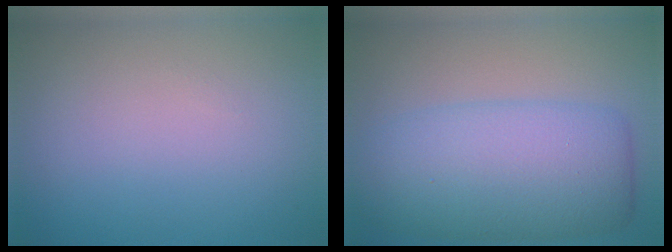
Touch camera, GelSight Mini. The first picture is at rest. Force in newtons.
{"total": 8.4, "press": 8.4, "slide": 0.0}